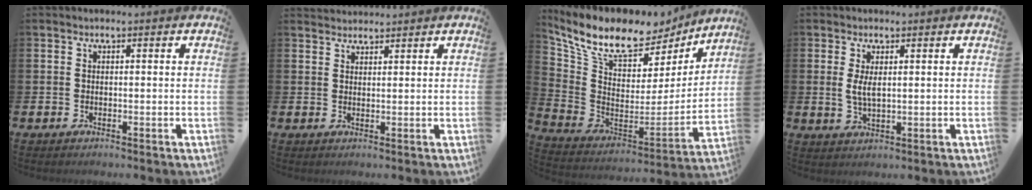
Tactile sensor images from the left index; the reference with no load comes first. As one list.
[{"total": 2.2, "force": [2.1, 0.5, -0.1], "torque": [0.000, -0.007, 0.039]}, {"total": 11.0, "force": [9.1, 4.7, 4.2], "torque": [-0.126, -0.055, 0.161]}, {"total": 2.7, "force": [1.1, 1.0, 2.3], "torque": [-0.035, -0.001, 0.017]}]